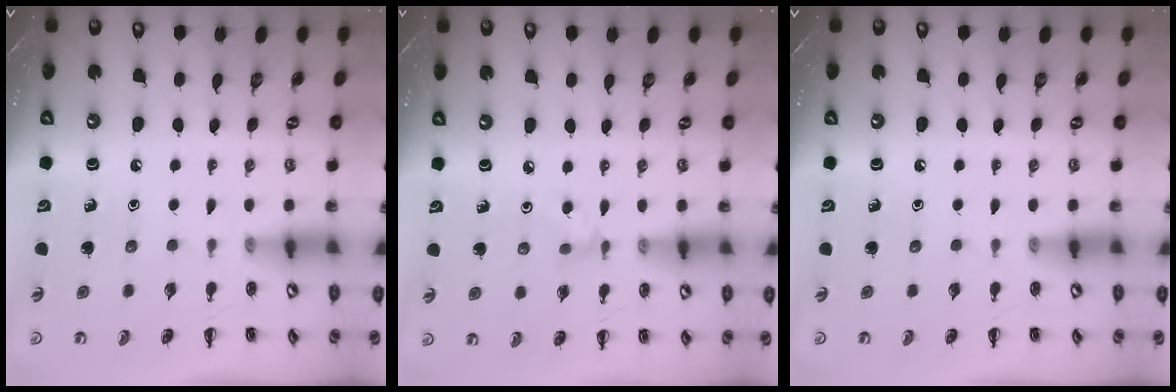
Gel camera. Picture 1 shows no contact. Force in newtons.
{"total": 3.0, "press": 2.8, "slide": 0.9}
{"total": 0.0}